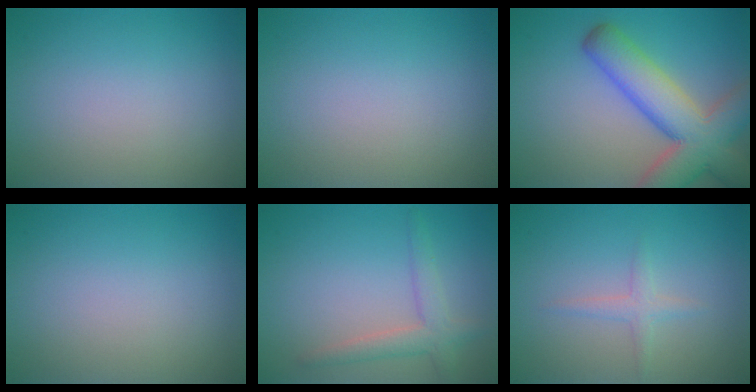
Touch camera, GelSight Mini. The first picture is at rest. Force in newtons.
{"total": 0.0}
{"total": 9.6, "press": 9.5, "slide": 0.6}
{"total": 0.0}
{"total": 2.8, "press": 2.8, "slide": 0.1}
{"total": 1.4, "press": 1.4, "slide": 0.0}